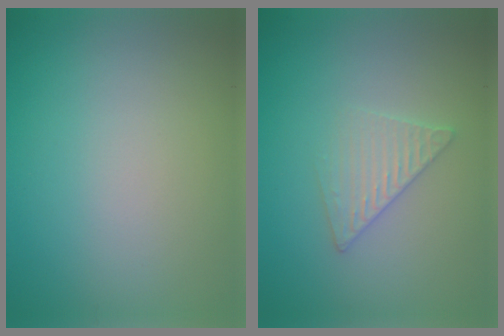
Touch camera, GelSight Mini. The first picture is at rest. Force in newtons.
{"total": 2.4, "press": 2.3, "slide": 0.2}